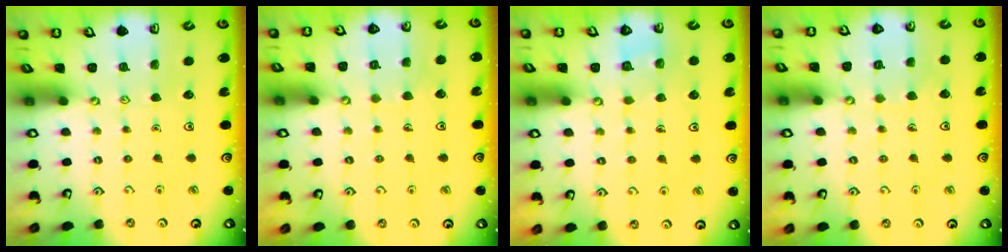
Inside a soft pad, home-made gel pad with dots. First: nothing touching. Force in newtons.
{"total": 4.6, "press": 4.6, "slide": 0.3}
{"total": 2.5, "press": 2.5, "slide": 0.1}
{"total": 5.2, "press": 5.1, "slide": 0.3}